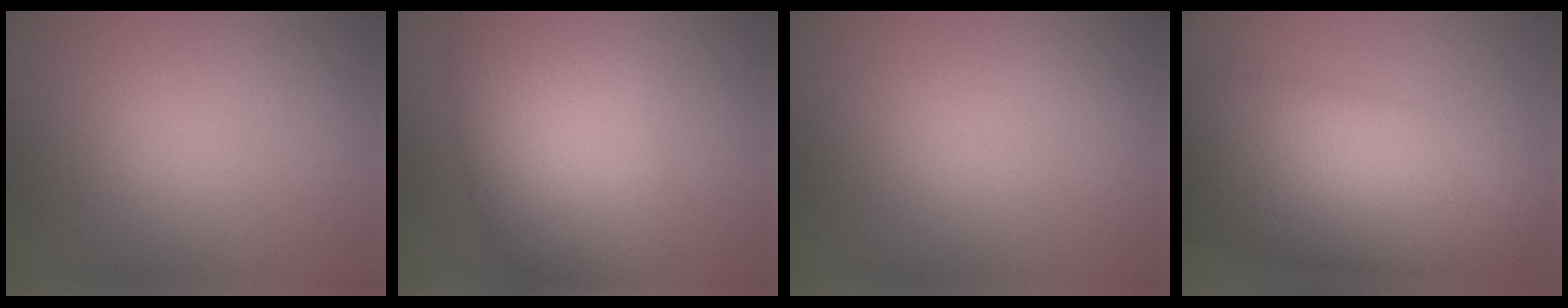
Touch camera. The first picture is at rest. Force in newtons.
{"total": 9.0, "press": 9.0, "slide": 0.3}
{"total": 0.0}
{"total": 11.6, "press": 11.6, "slide": 0.2}